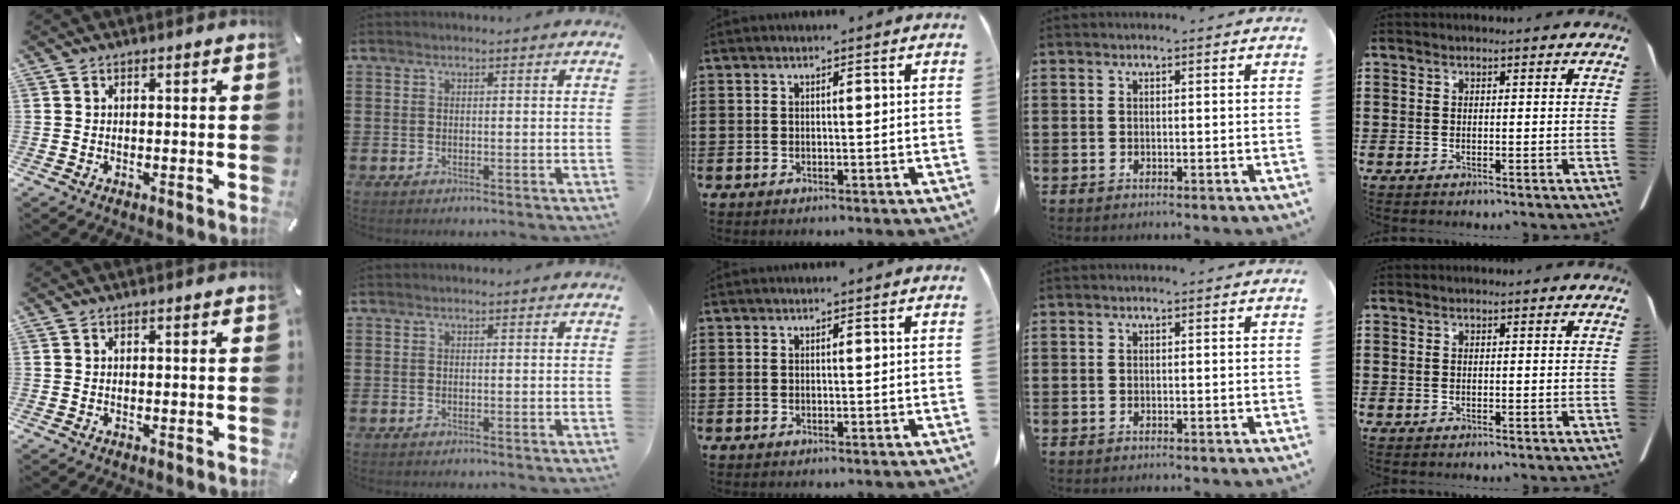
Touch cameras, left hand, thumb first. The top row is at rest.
{}